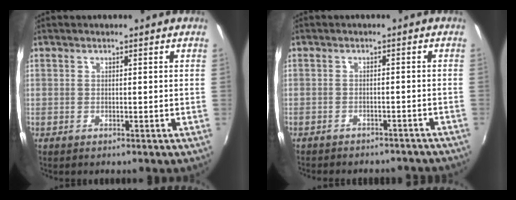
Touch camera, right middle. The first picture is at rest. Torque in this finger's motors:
{"motor_torque": [0.98, -1.16, 0.31, 0.06]}